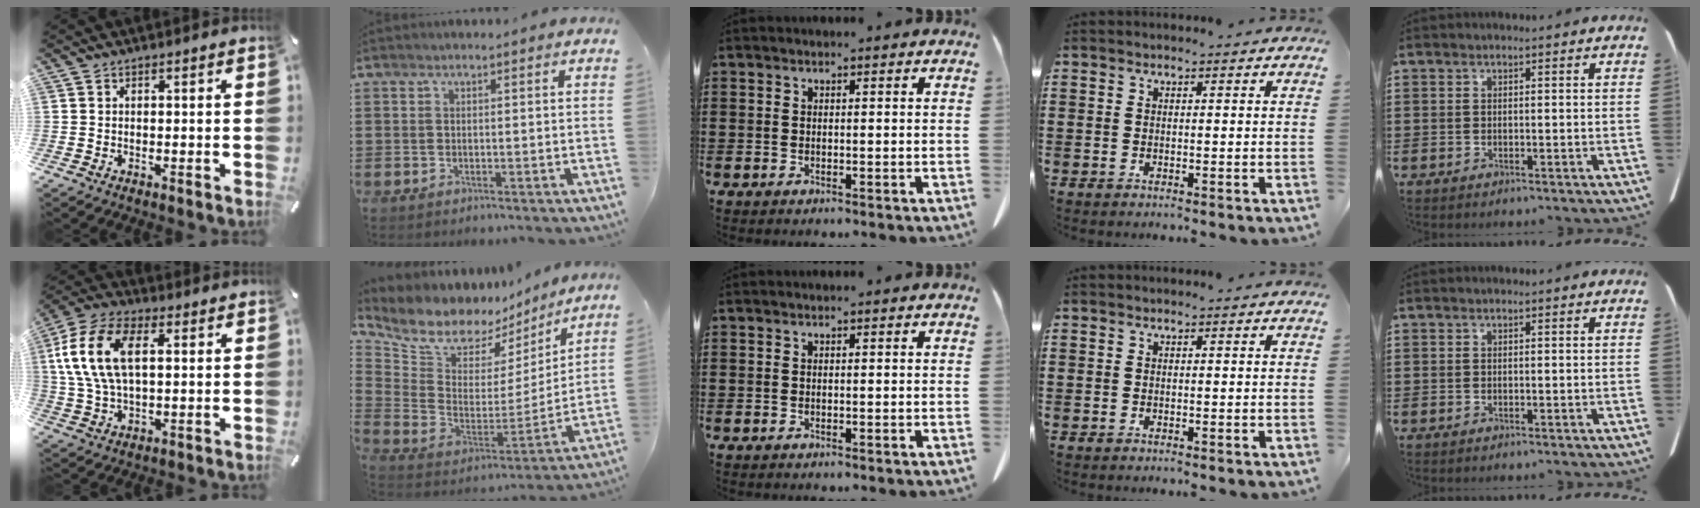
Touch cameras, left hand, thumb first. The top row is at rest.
{"thumb": {"total": 13.7, "force": [3.3, 7.9, 10.7], "torque": [-0.251, 0.006, 0.054]}, "index": {"total": 9.1, "force": [7.7, 4.3, 2.4], "torque": [-0.087, -0.052, 0.137]}}